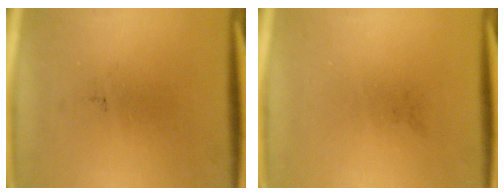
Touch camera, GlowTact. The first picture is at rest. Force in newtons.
{"total": 0.0}